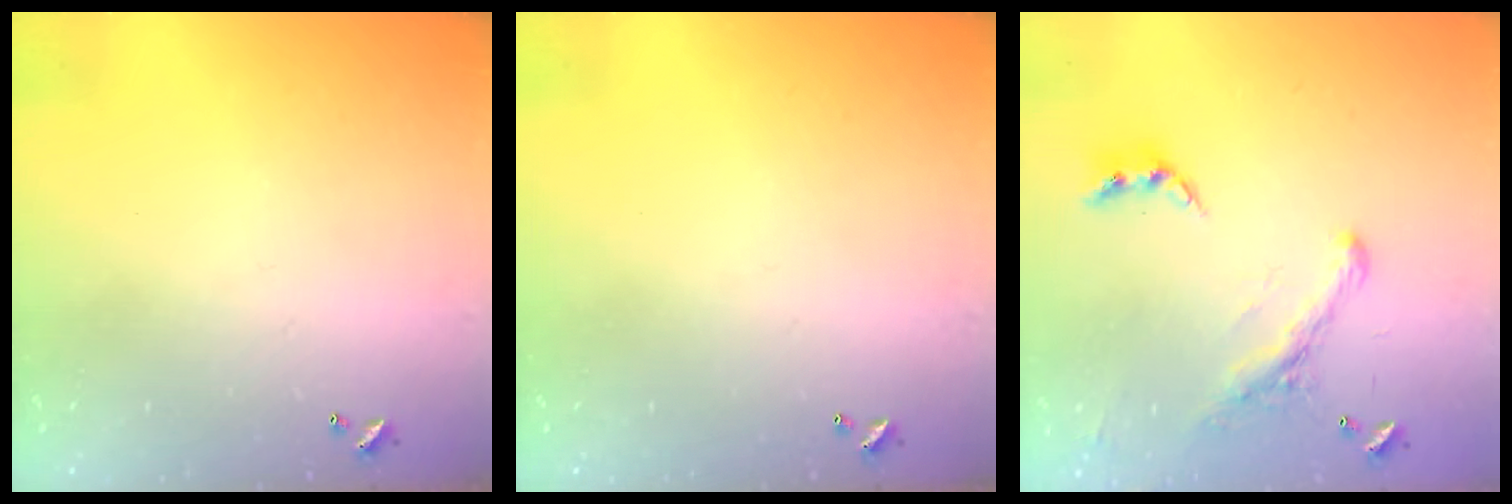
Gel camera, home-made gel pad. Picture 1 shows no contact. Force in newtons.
{"total": 0.0}
{"total": 2.9, "press": 2.5, "slide": 1.4}